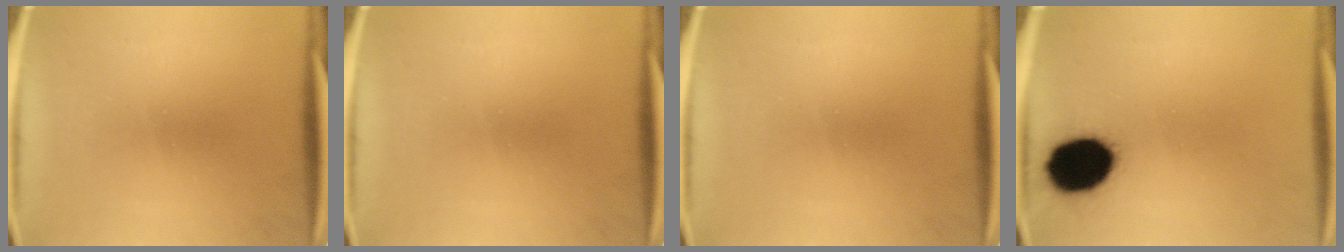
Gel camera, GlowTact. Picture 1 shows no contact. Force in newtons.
{"total": 0.0}
{"total": 0.0}
{"total": 16.1}